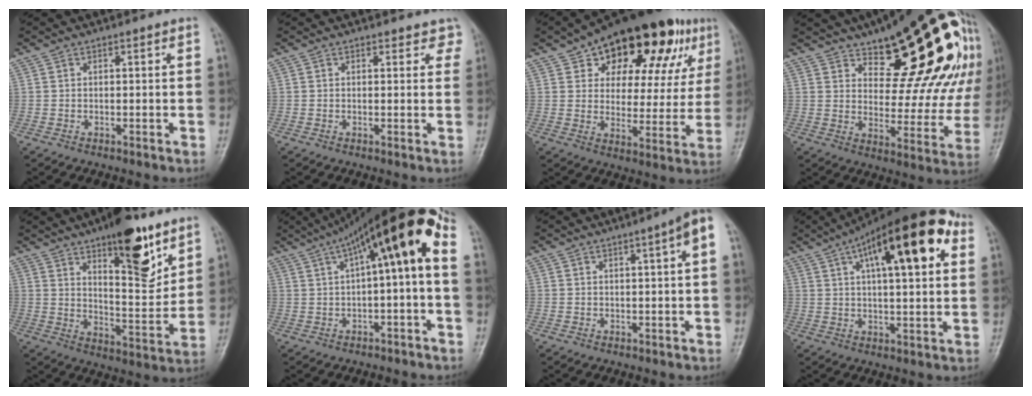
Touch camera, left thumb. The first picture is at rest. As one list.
[{"total": 3.4, "force": [2.9, 1.7, 0.8], "torque": [0.028, -0.010, 0.015]}, {"total": 24.3, "force": [13.3, 12.1, 16.3], "torque": [-0.193, -0.001, 0.196]}, {"total": 25.7, "force": [13.2, 9.6, 19.9], "torque": [-0.227, -0.049, 0.190]}, {"total": 16.0, "force": [9.6, 5.5, 11.6], "torque": [-0.135, -0.061, 0.151]}, {"total": 15.0, "force": [2.8, 3.6, 14.3], "torque": [-0.216, 0.061, 0.041]}, {"total": 4.6, "force": [1.1, 0.3, 4.4], "torque": [-0.059, 0.012, 0.012]}, {"total": 20.7, "force": [7.8, 7.0, 17.8], "torque": [-0.252, 0.019, 0.111]}]